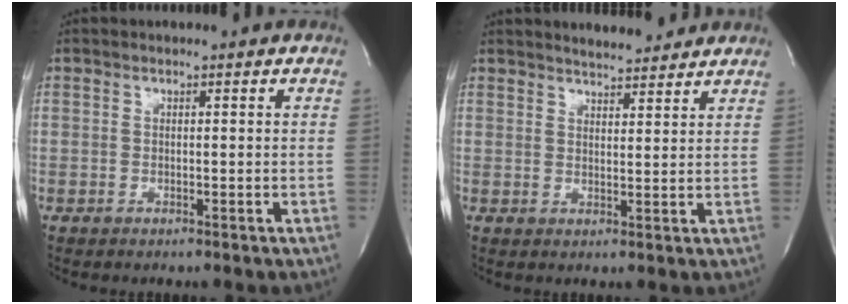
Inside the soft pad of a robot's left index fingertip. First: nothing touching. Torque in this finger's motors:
{"motor_torque": [-0.24, -0.16, 0.44, 0.09]}